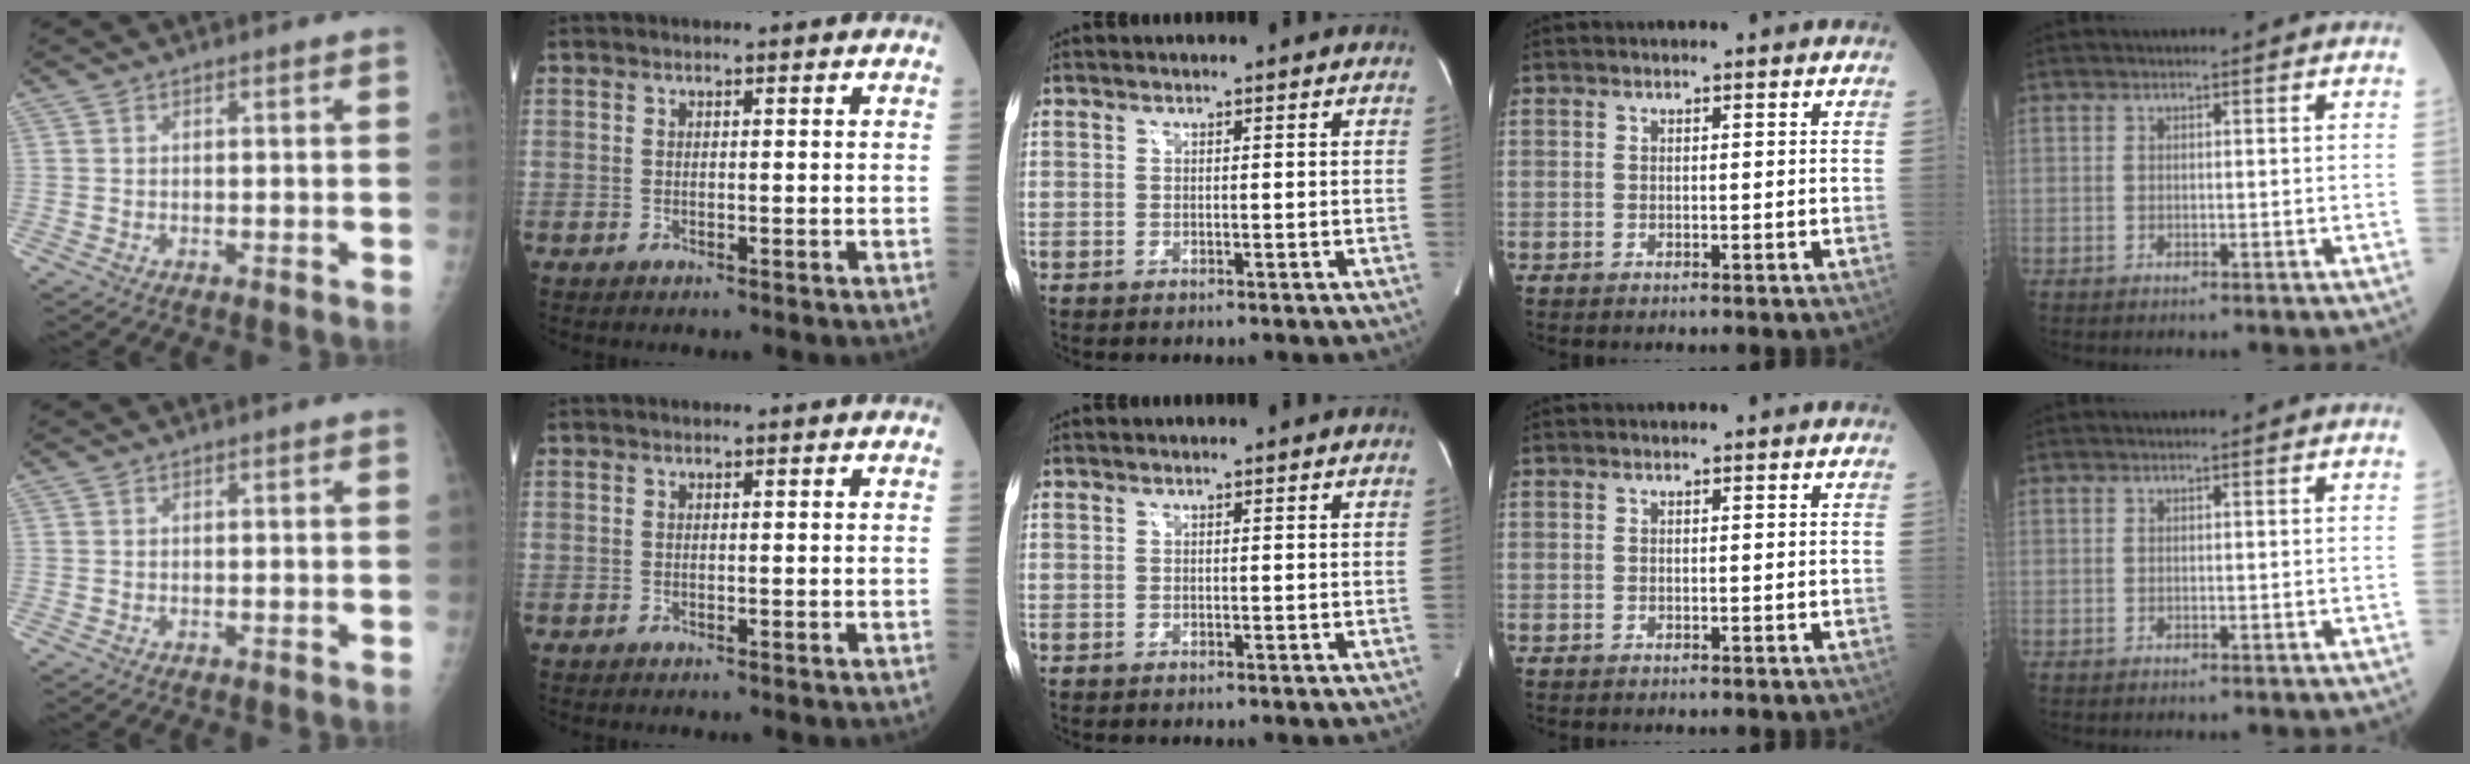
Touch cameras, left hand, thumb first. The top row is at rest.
{}